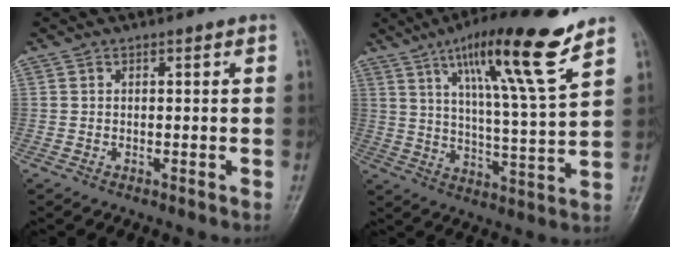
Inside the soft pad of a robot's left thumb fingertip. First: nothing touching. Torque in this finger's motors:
{"motor_torque": [0.64, 0.44, 1.65, -1.12, 0.44]}